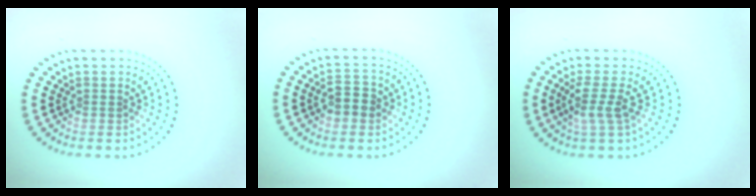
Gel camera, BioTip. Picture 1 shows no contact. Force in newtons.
{"total": 2.4, "press": 2.4, "slide": 0.2}
{"total": 2.5, "press": 2.0, "slide": 1.6}